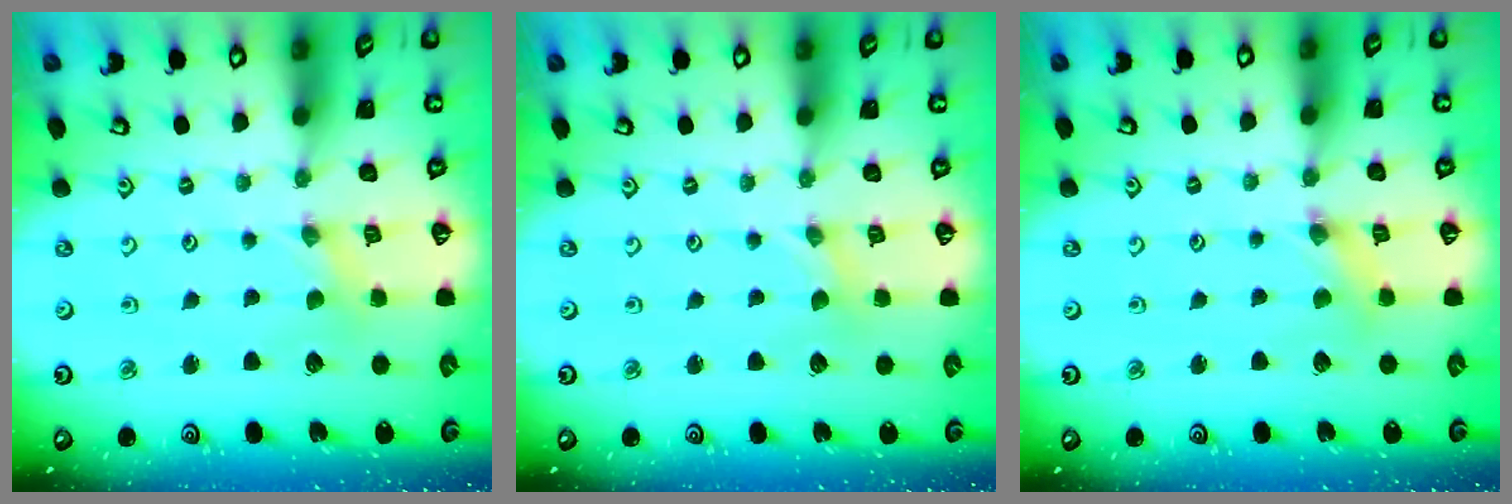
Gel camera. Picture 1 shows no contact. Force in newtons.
{"total": 0.0}
{"total": 1.5, "press": 1.4, "slide": 0.3}